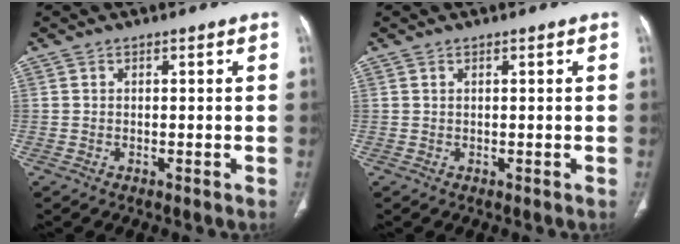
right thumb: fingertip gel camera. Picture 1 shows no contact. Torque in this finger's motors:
{"motor_torque": [-0.08, 0.08, 0.00, 0.00, 0.00]}